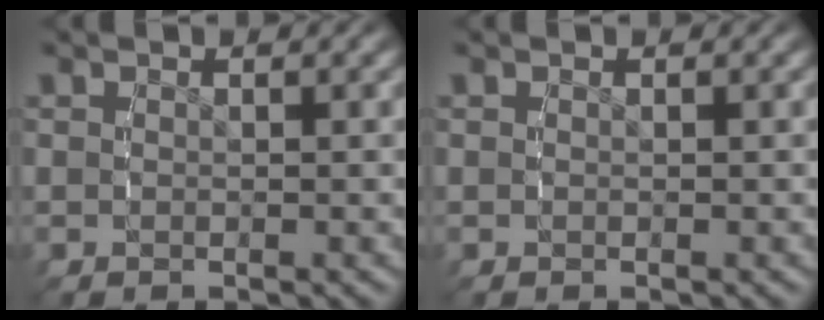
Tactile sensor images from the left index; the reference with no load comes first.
{"total": 0.0}